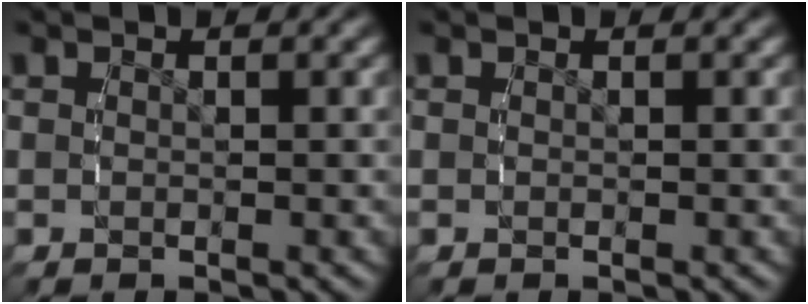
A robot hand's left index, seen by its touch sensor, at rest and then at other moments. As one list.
[{"total": 0.0}]